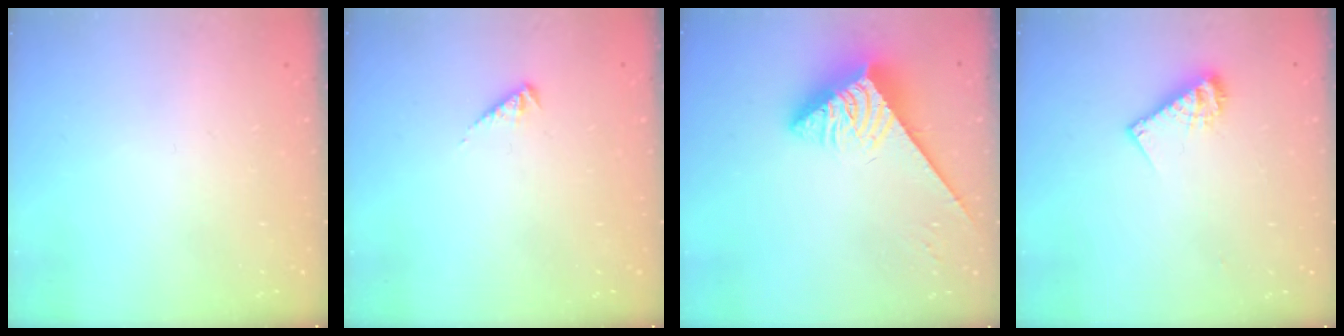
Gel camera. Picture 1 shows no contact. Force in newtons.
{"total": 2.9, "press": 2.9, "slide": 0.5}
{"total": 4.4, "press": 4.4, "slide": 0.7}
{"total": 9.3, "press": 9.3, "slide": 0.6}